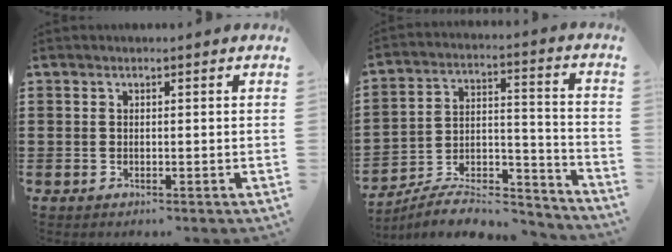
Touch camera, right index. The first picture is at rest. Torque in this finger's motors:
{"motor_torque": [-0.09, -1.20, 0.42, 0.13]}